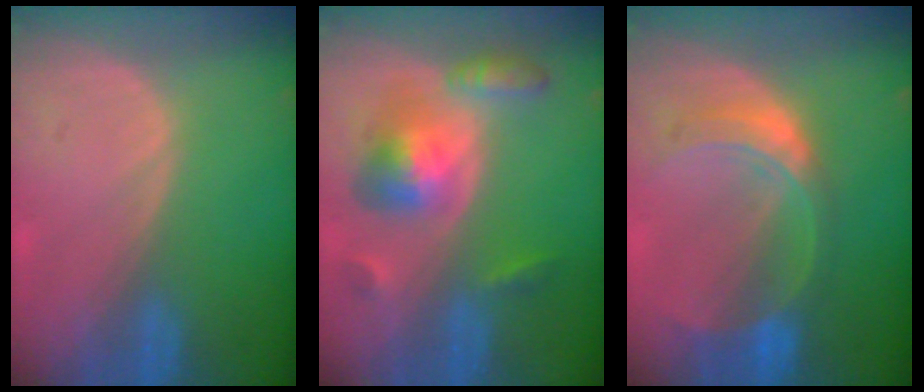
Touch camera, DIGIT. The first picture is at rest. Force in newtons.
{"total": 7.3, "press": 7.3, "slide": 0.5}
{"total": 7.5, "press": 6.6, "slide": 3.7}